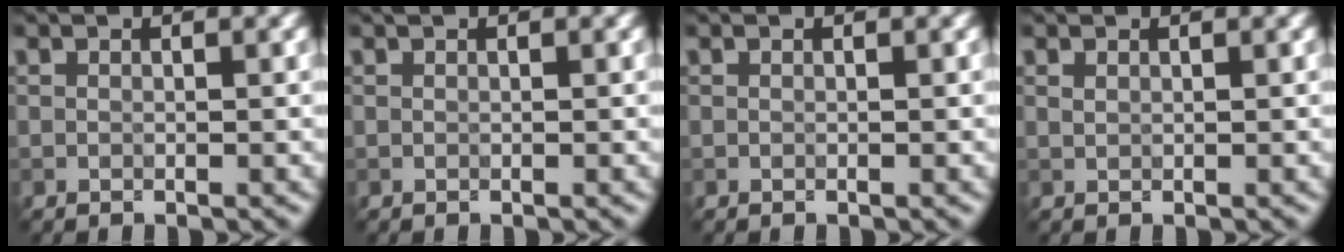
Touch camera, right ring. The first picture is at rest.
{"total": 0.0}
{"total": 0.0}
{"total": 0.5, "force": [0.4, 0.3, 0.2], "torque": [-0.006, 0.000, 0.010]}